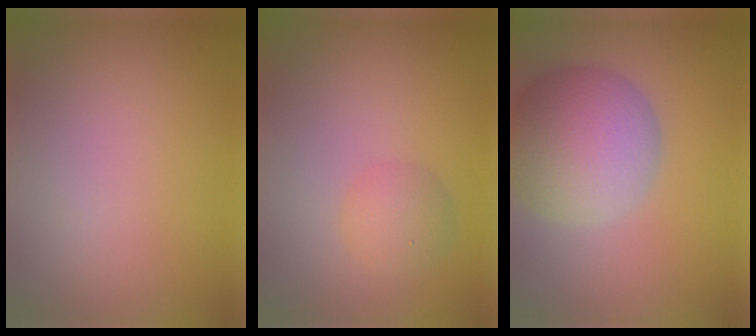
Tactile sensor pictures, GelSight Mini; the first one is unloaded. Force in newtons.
{"total": 2.2, "press": 2.2, "slide": 0.0}
{"total": 8.1, "press": 8.1, "slide": 0.3}